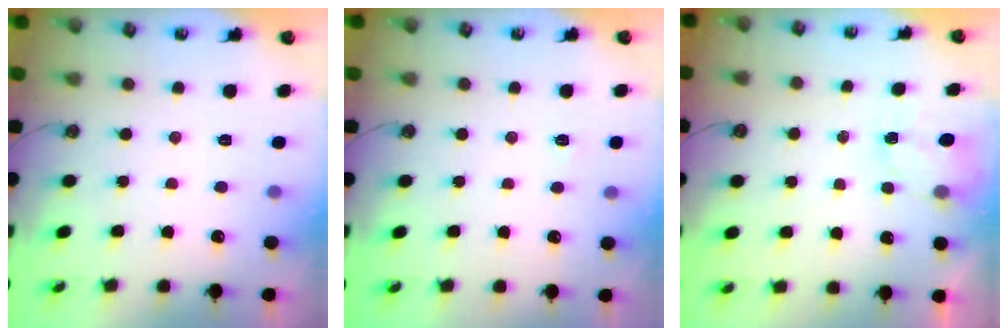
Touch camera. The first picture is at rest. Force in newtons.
{"total": 2.4, "press": 2.4, "slide": 0.4}
{"total": 2.6, "press": 2.6, "slide": 0.3}